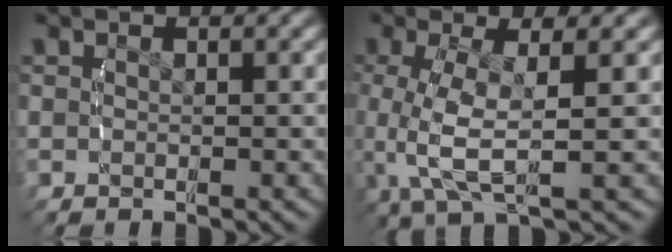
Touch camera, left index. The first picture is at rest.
{"total": 6.9, "force": [0.2, 3.4, 6.0], "torque": [-0.139, -0.020, 0.012]}